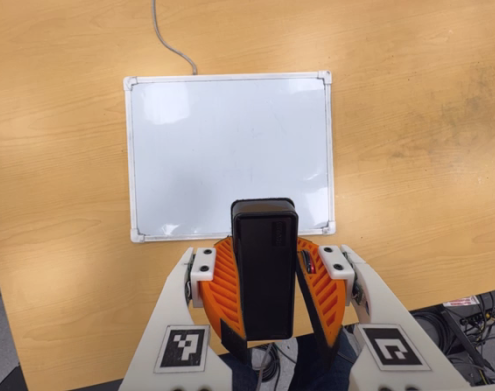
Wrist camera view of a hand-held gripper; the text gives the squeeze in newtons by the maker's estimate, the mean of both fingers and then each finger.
{"total": 8.9, "left": 9.2, "right": 8.6}